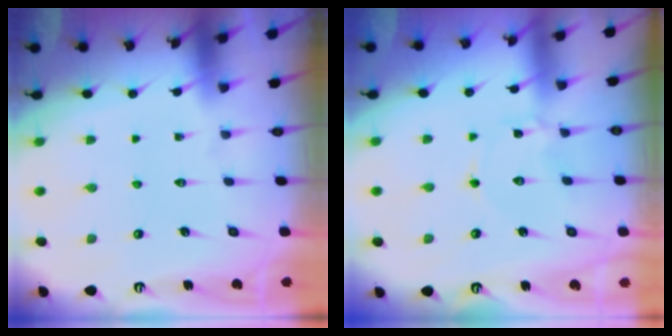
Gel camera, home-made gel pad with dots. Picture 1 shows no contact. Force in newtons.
{"total": 1.6, "press": 1.6, "slide": 0.2}